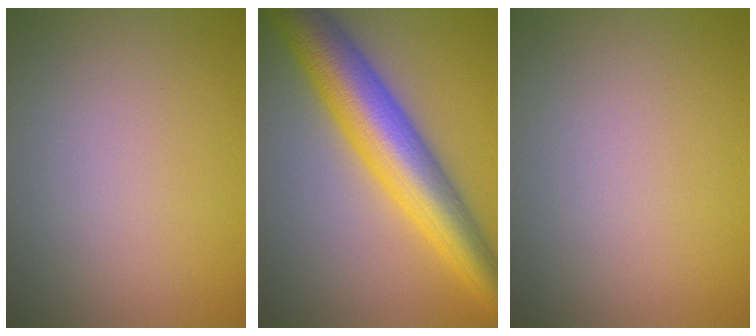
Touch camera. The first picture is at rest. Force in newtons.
{"total": 9.5, "press": 9.5, "slide": 0.2}
{"total": 0.0}